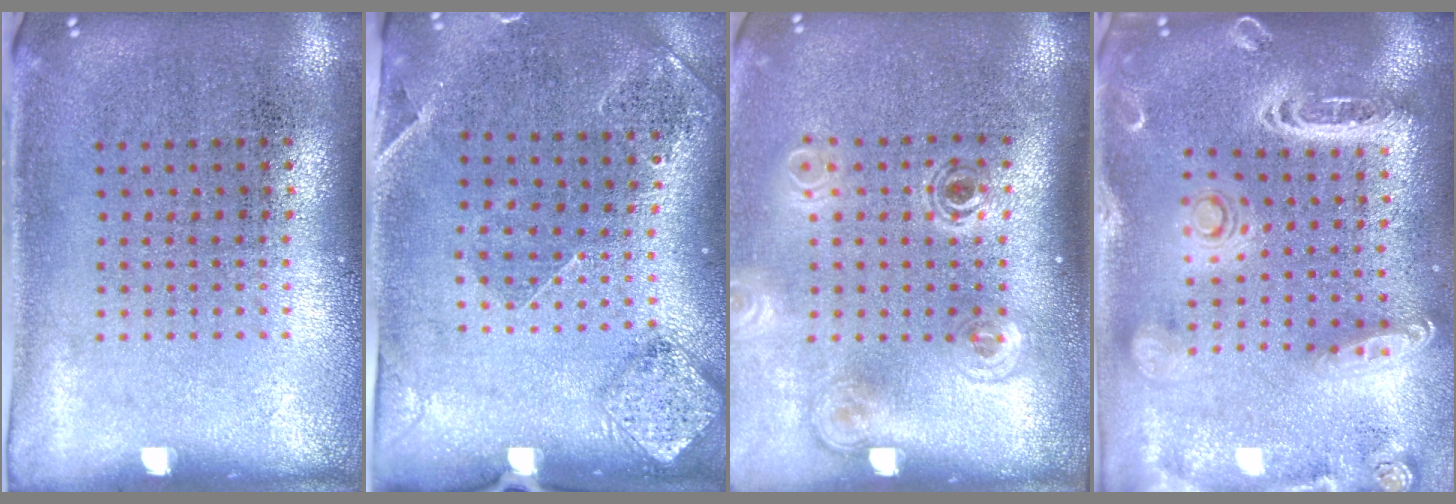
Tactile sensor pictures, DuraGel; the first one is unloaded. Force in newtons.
{"total": 1.5, "press": 1.4, "slide": 0.4}
{"total": 1.8, "press": 1.2, "slide": 1.4}
{"total": 2.8, "press": 2.4, "slide": 1.4}